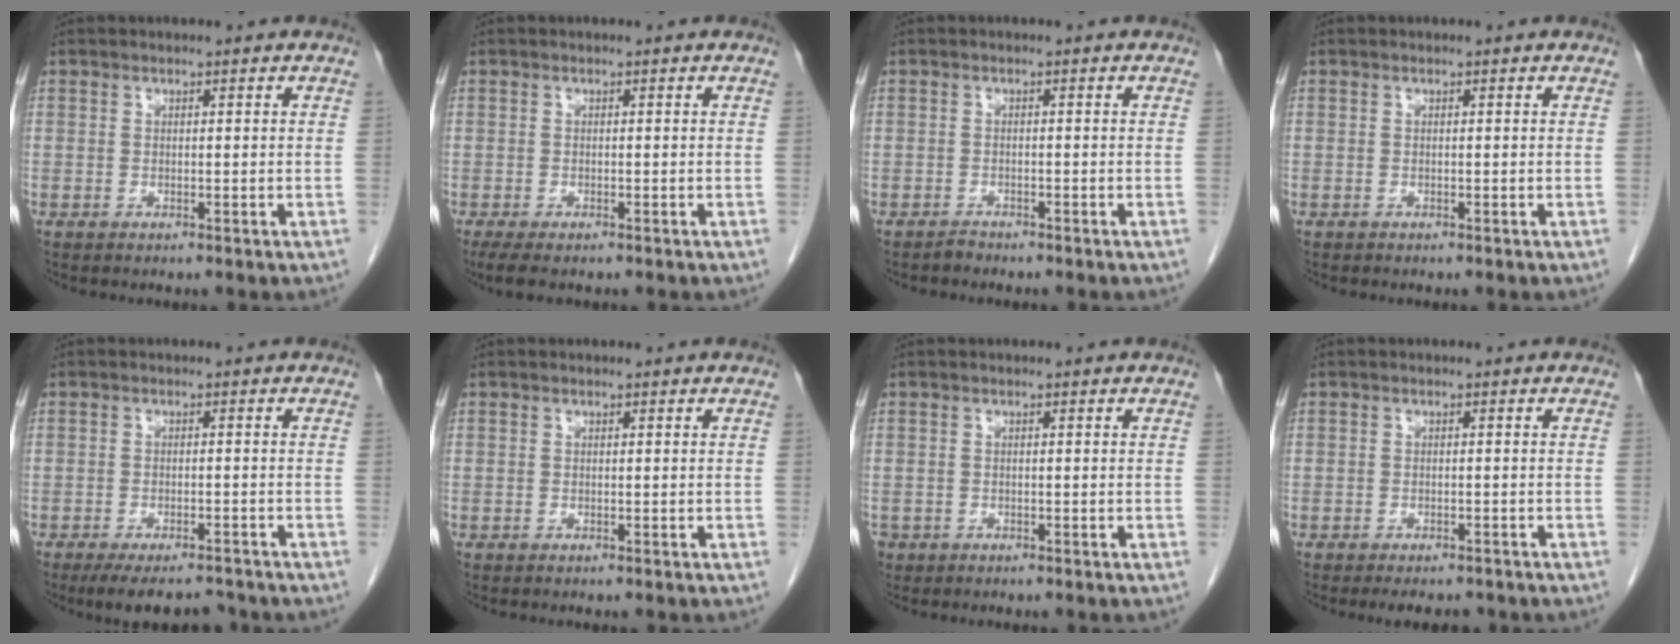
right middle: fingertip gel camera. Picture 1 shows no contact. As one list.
[{"total": 4.0, "force": [-2.9, 1.3, 2.4], "torque": [-0.045, -0.012, -0.042]}, {"total": 0.9, "force": [-0.9, 0.1, 0.0], "torque": [-0.004, -0.004, -0.016]}, {"total": 0.0}, {"total": 8.3, "force": [-7.1, 3.3, 2.9], "torque": [-0.035, 0.001, -0.097]}, {"total": 0.0}, {"total": 0.7, "force": [-0.4, 0.6, 0.1], "torque": [-0.009, 0.003, -0.004]}, {"total": 4.6, "force": [-3.9, 1.8, 1.5], "torque": [-0.015, -0.003, -0.050]}]